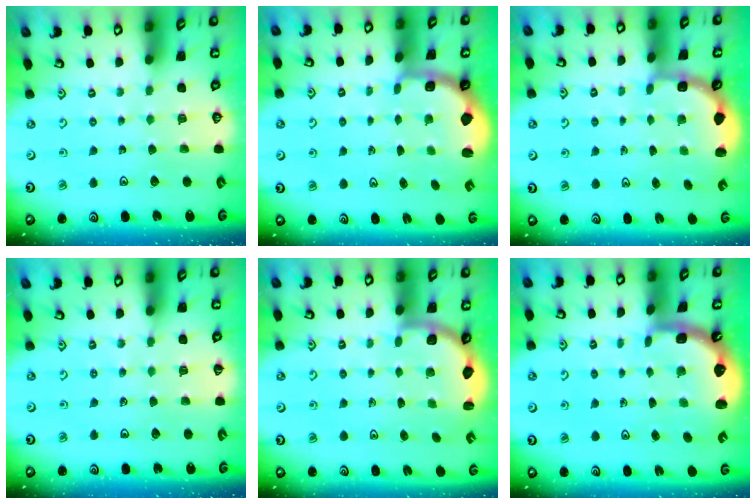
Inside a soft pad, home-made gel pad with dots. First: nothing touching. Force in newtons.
{"total": 2.5, "press": 1.1, "slide": 2.2}
{"total": 2.7, "press": 2.4, "slide": 1.4}
{"total": 2.1, "press": 2.0, "slide": 0.3}
{"total": 3.4, "press": 2.7, "slide": 2.1}
{"total": 2.7, "press": 1.5, "slide": 2.2}